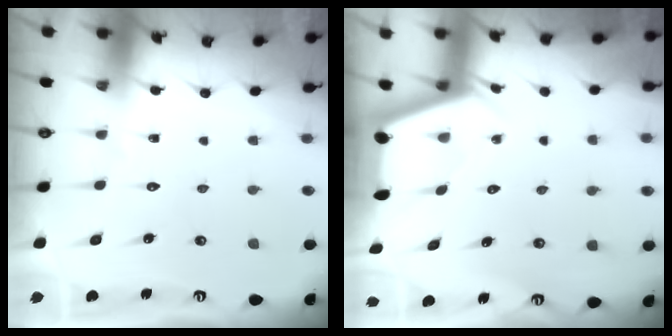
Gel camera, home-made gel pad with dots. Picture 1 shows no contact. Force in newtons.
{"total": 2.4, "press": 2.4, "slide": 0.3}